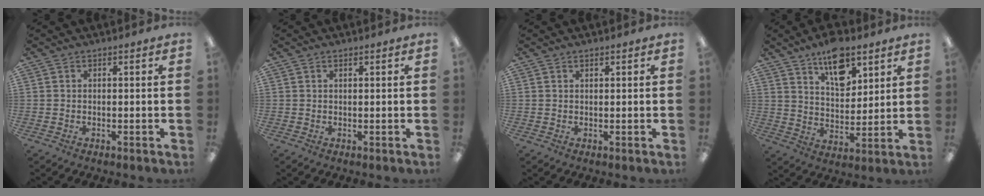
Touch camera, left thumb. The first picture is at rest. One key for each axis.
{"total": 0.5, "fx": 0.4, "fy": 0.2, "fz": 0.3, "tx": -0.006, "ty": 0.003, "tz": 0.007}
{"total": 0.7, "fx": 0.5, "fy": 0.3, "fz": 0.3, "tx": -0.007, "ty": 0.001, "tz": 0.010}
{"total": 12.1, "fx": 8.2, "fy": 6.1, "fz": 6.6, "tx": -0.096, "ty": -0.039, "tz": 0.143}